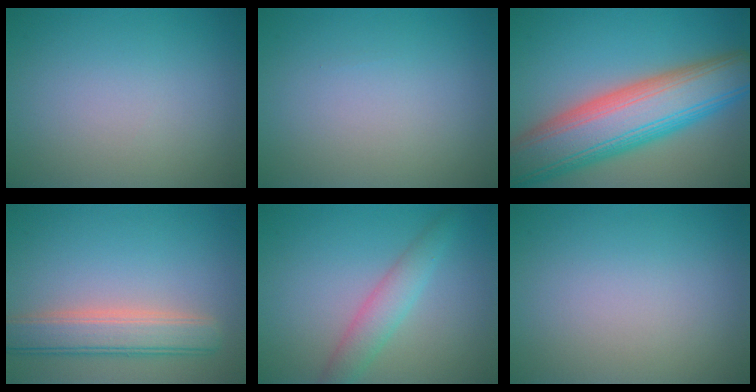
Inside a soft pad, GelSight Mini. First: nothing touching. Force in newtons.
{"total": 0.0}
{"total": 12.0, "press": 11.9, "slide": 0.5}
{"total": 4.8, "press": 4.8, "slide": 0.6}
{"total": 2.9, "press": 2.9, "slide": 0.1}
{"total": 0.0}